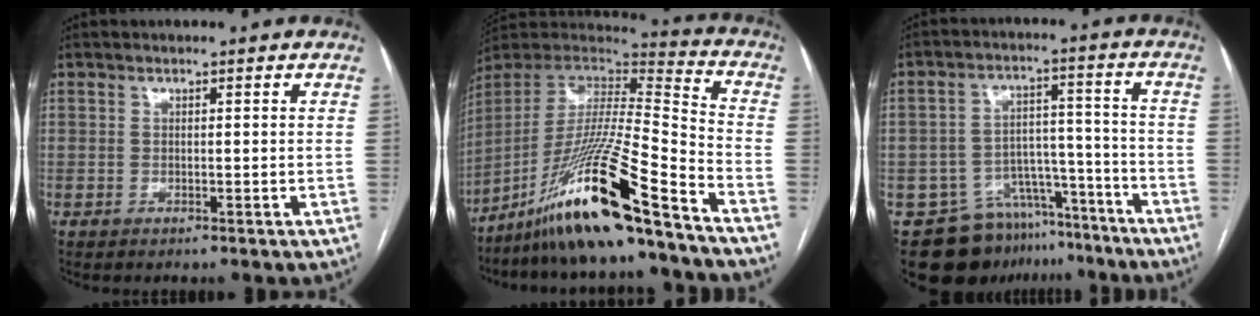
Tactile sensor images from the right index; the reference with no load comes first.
{"total": 20.4, "force": [-13.9, 0.2, 14.9], "torque": [-0.318, -0.025, -0.261]}
{"total": 13.6, "force": [-10.6, 8.1, 2.5], "torque": [-0.030, 0.053, -0.150]}